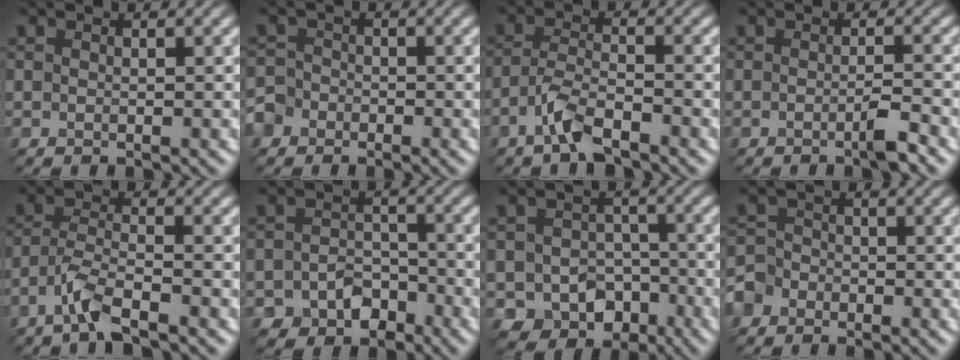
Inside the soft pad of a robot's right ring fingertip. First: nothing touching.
{"total": 2.4, "force": [-2.2, 0.7, -0.7], "torque": [-0.006, 0.001, -0.030]}
{"total": 2.9, "force": [-2.7, -0.2, 1.0], "torque": [-0.045, 0.012, -0.044]}
{"total": 1.8, "force": [-1.5, -0.4, 1.0], "torque": [-0.025, 0.002, -0.019]}
{"total": 3.1, "force": [-2.8, -0.3, 1.4], "torque": [-0.050, 0.009, -0.046]}
{"total": 2.5, "force": [-2.2, 1.3, -0.1], "torque": [-0.011, 0.007, -0.020]}
{"total": 4.6, "force": [-3.1, 3.3, 0.8], "torque": [-0.015, 0.001, -0.022]}
{"total": 2.8, "force": [-2.6, 0.9, -0.5], "torque": [-0.010, 0.000, -0.037]}